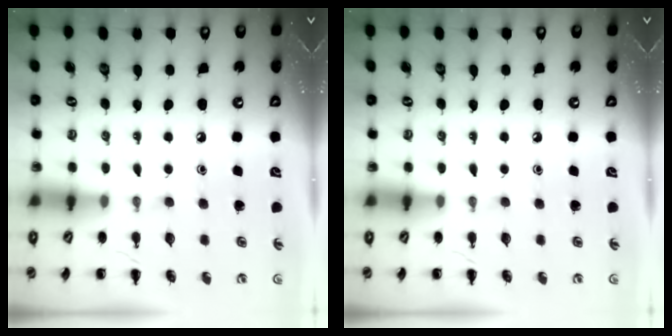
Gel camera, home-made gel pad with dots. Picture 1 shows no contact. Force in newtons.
{"total": 0.0}